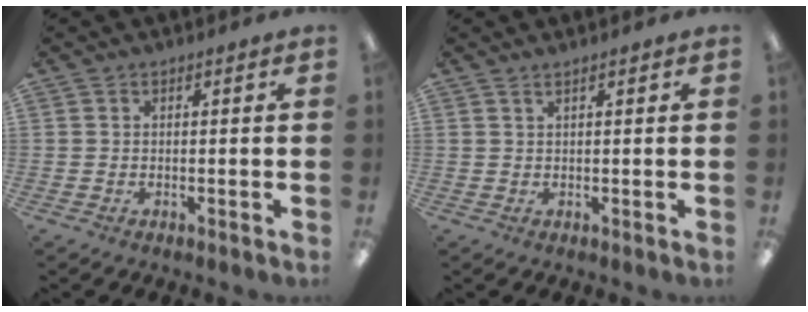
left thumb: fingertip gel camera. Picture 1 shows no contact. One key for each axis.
{"total": 1.1, "fx": 0.9, "fy": 0.1, "fz": 0.6, "tx": -0.014, "ty": 0.000, "tz": 0.017}